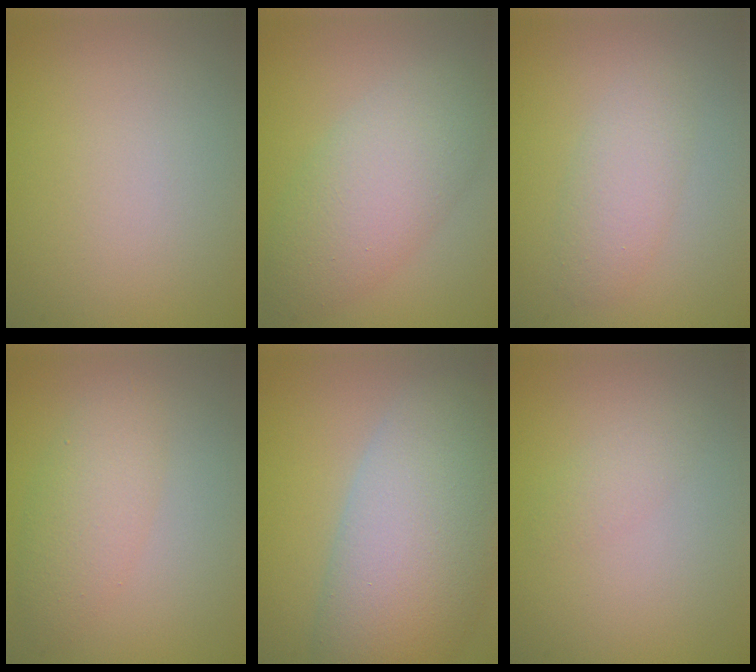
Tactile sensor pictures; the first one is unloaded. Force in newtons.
{"total": 5.9, "press": 5.9, "slide": 0.3}
{"total": 2.4, "press": 2.4, "slide": 0.1}
{"total": 3.1, "press": 3.1, "slide": 0.0}
{"total": 11.8, "press": 11.8, "slide": 0.9}
{"total": 1.1, "press": 1.1, "slide": 0.0}